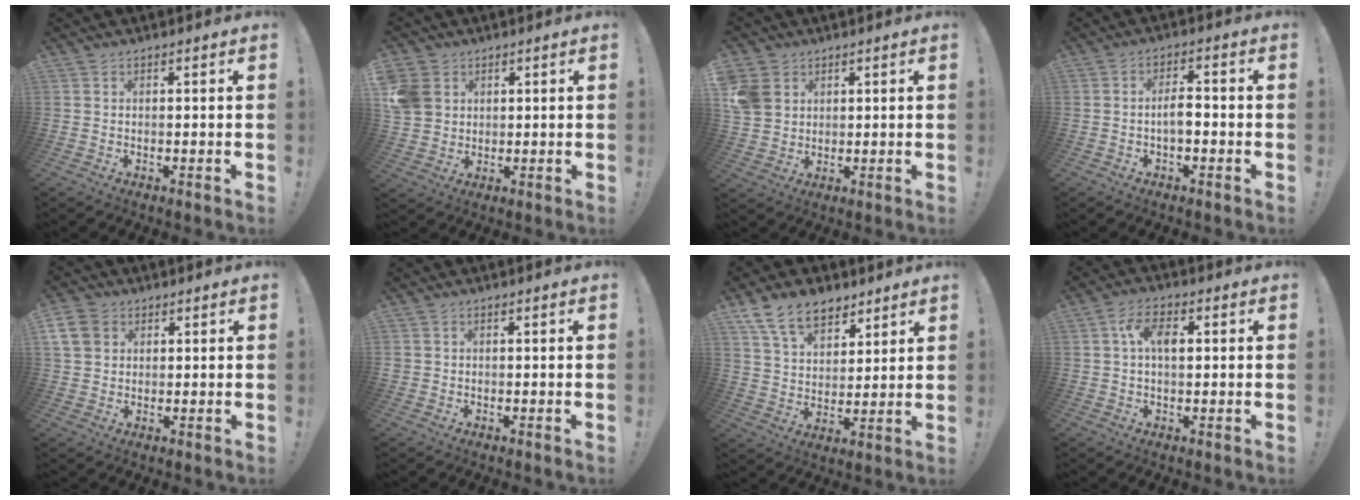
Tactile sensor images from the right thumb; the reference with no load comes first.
{"total": 8.2, "force": [2.7, 7.0, 3.1], "torque": [-0.065, -0.003, 0.058]}
{"total": 7.8, "force": [3.0, 6.5, 3.1], "torque": [-0.065, -0.004, 0.062]}
{"total": 5.1, "force": [-1.3, 2.2, 4.5], "torque": [-0.087, 0.009, -0.024]}
{"total": 7.6, "force": [3.0, 6.1, 3.3], "torque": [-0.058, -0.009, 0.062]}
{"total": 1.1, "force": [0.1, 1.1, 0.2], "torque": [-0.003, 0.003, 0.001]}
{"total": 13.5, "force": [8.9, 8.1, 6.2], "torque": [-0.103, -0.046, 0.169]}
{"total": 6.5, "force": [1.3, 3.6, 5.3], "torque": [-0.087, 0.009, 0.021]}